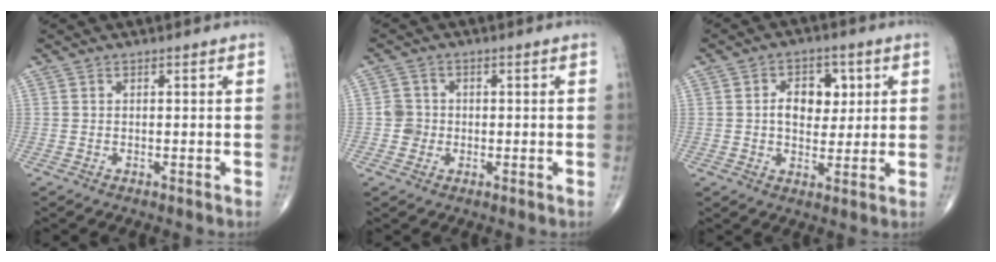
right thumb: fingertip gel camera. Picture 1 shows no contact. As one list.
[{"total": 2.9, "force": [-0.4, 2.9, 0.6], "torque": [0.009, 0.008, -0.010]}, {"total": 8.0, "force": [1.5, 5.5, 5.6], "torque": [-0.045, -0.002, 0.023]}]